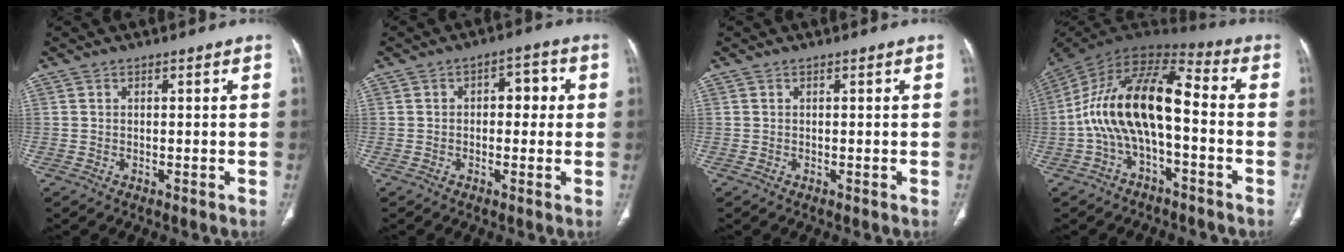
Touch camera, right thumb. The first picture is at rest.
{"total": 5.3, "force": [0.5, 3.2, 4.1], "torque": [-0.028, 0.016, 0.001]}
{"total": 0.0}
{"total": 17.3, "force": [-2.6, 8.0, 15.2], "torque": [-0.279, 0.065, -0.055]}